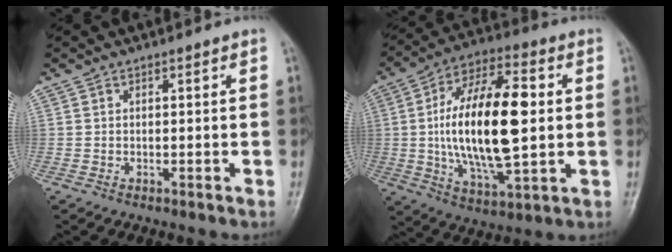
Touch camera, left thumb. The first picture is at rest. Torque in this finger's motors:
{"motor_torque": [1.41, 3.60, 2.53, 0.03, 0.29]}